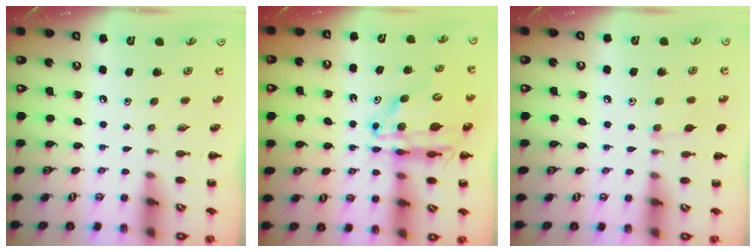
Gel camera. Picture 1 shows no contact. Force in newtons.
{"total": 15.0, "press": 14.4, "slide": 4.1}
{"total": 5.5, "press": 5.0, "slide": 2.2}